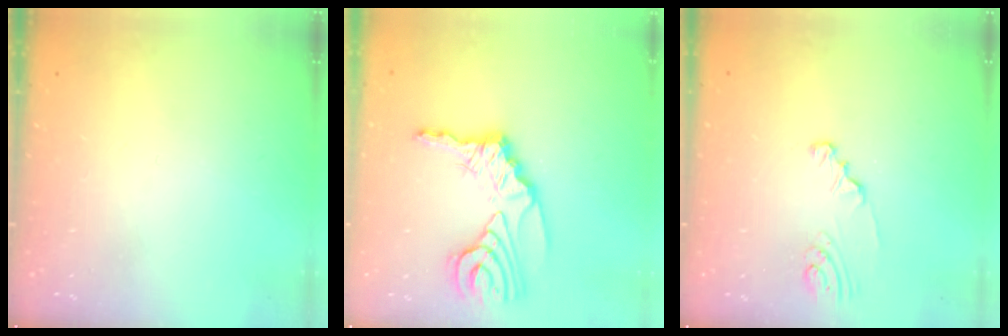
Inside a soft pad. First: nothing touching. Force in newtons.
{"total": 15.1, "press": 15.0, "slide": 2.0}
{"total": 2.8, "press": 2.8, "slide": 0.3}